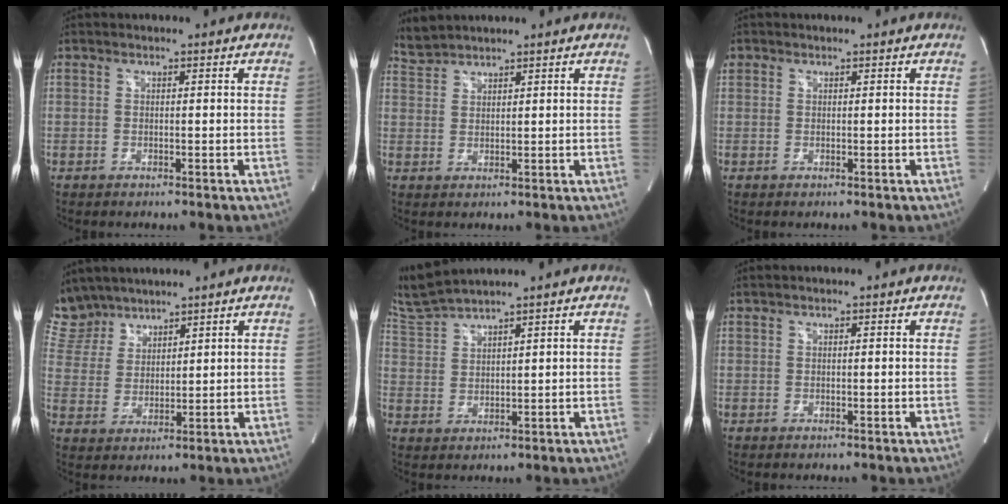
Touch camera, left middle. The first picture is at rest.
{"total": 3.6, "force": [3.6, -0.4, -0.1], "torque": [-0.014, 0.015, 0.081]}
{"total": 1.1, "force": [0.5, 1.0, 0.2], "torque": [0.004, 0.011, 0.009]}
{"total": 7.6, "force": [7.0, 2.8, 0.4], "torque": [-0.017, 0.014, 0.154]}
{"total": 6.1, "force": [5.8, -1.3, 1.6], "torque": [-0.053, 0.005, 0.126]}
{"total": 0.6, "force": [0.5, 0.0, 0.3], "torque": [-0.014, 0.017, 0.016]}